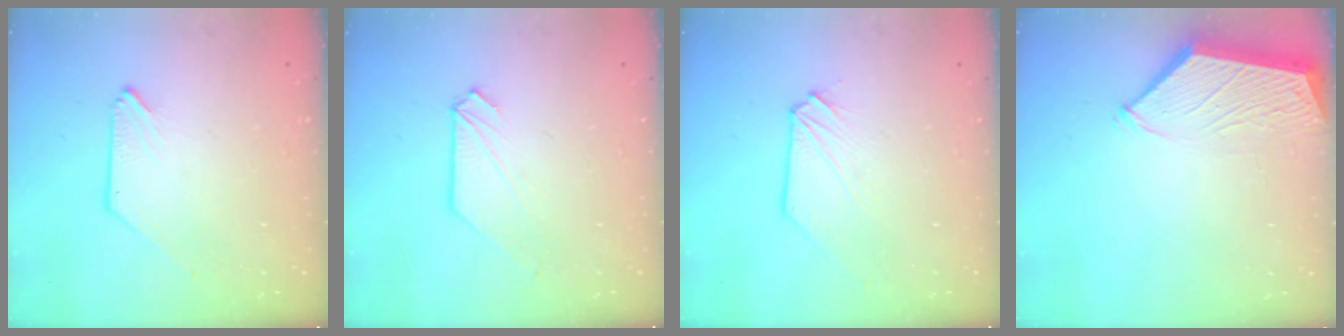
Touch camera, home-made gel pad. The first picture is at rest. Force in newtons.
{"total": 0.7, "press": 0.7, "slide": 0.1}
{"total": 0.5, "press": 0.5, "slide": 0.0}
{"total": 3.1, "press": 3.1, "slide": 0.4}